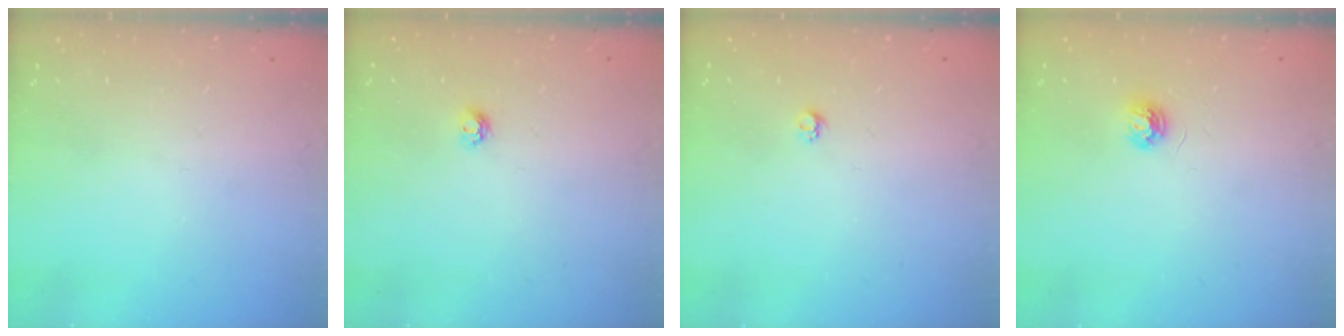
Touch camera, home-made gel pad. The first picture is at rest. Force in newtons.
{"total": 4.2, "press": 4.1, "slide": 0.4}
{"total": 3.2, "press": 3.2, "slide": 0.3}
{"total": 3.8, "press": 3.8, "slide": 0.4}